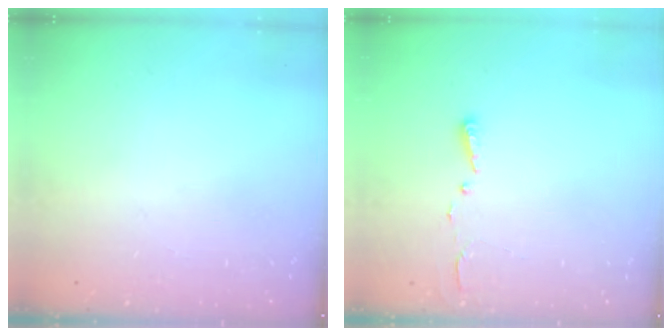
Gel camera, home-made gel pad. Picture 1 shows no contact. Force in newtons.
{"total": 2.7, "press": 2.7, "slide": 0.4}